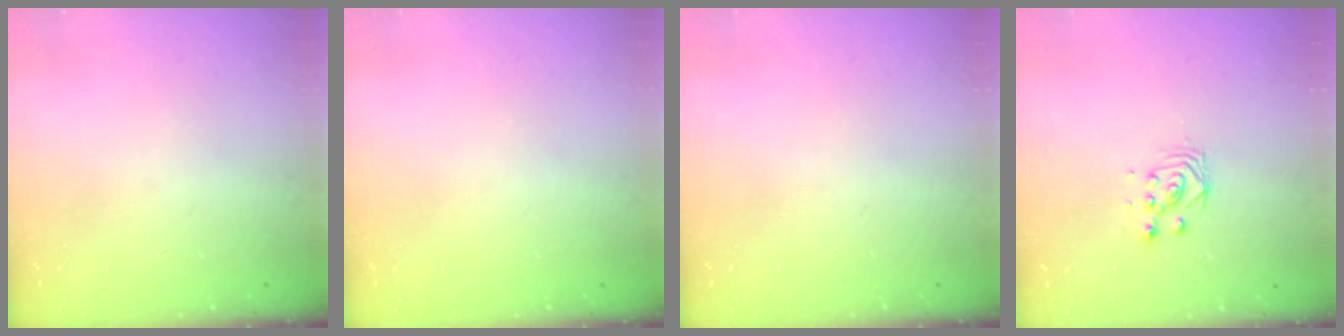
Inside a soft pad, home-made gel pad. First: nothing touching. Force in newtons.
{"total": 0.0}
{"total": 0.0}
{"total": 3.0, "press": 3.0, "slide": 0.2}